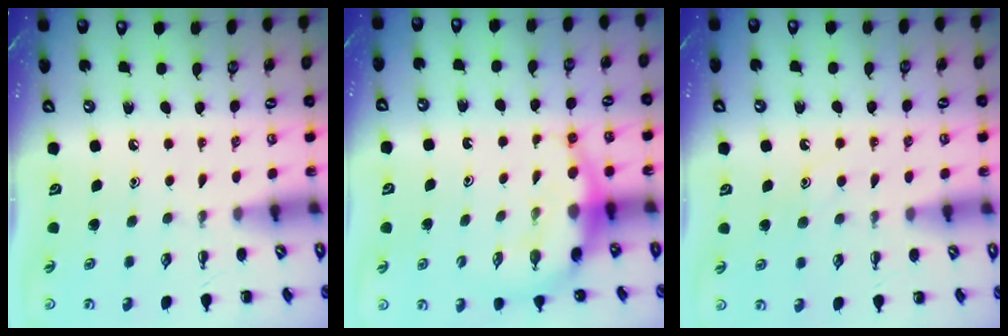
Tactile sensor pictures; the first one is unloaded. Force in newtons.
{"total": 7.2, "press": 7.2, "slide": 1.1}
{"total": 7.7, "press": 7.6, "slide": 1.1}